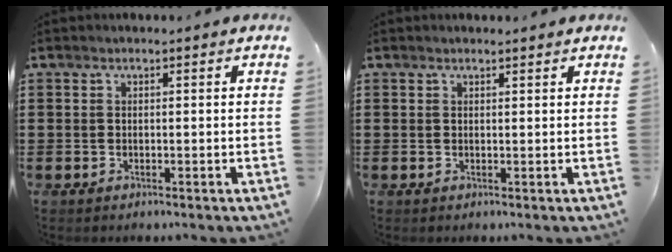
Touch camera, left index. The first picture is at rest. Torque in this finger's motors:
{"motor_torque": [-0.08, -0.54, -0.07, -0.02]}